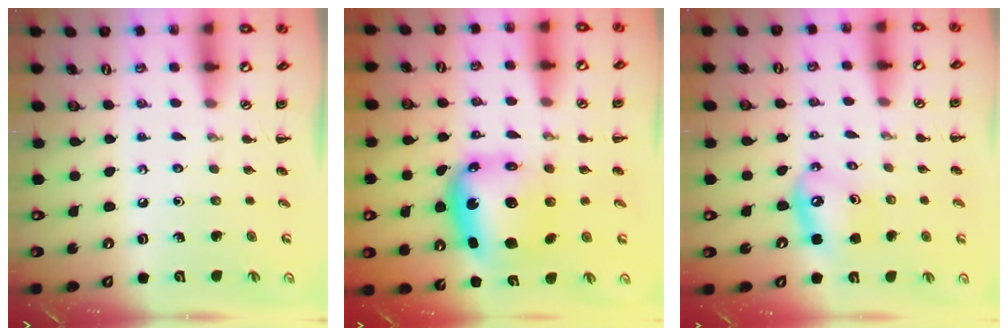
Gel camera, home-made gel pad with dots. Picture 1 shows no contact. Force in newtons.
{"total": 7.1, "press": 6.8, "slide": 2.1}
{"total": 8.0, "press": 7.8, "slide": 1.8}